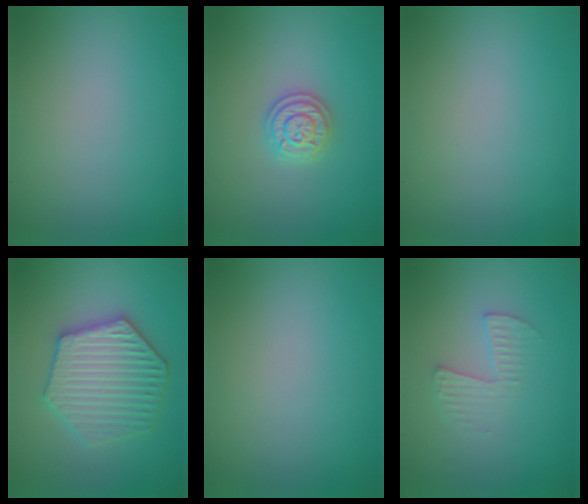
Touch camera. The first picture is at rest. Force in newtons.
{"total": 2.3, "press": 2.3, "slide": 0.5}
{"total": 0.0}
{"total": 6.1, "press": 6.1, "slide": 1.1}
{"total": 0.0}
{"total": 2.1, "press": 2.0, "slide": 0.1}